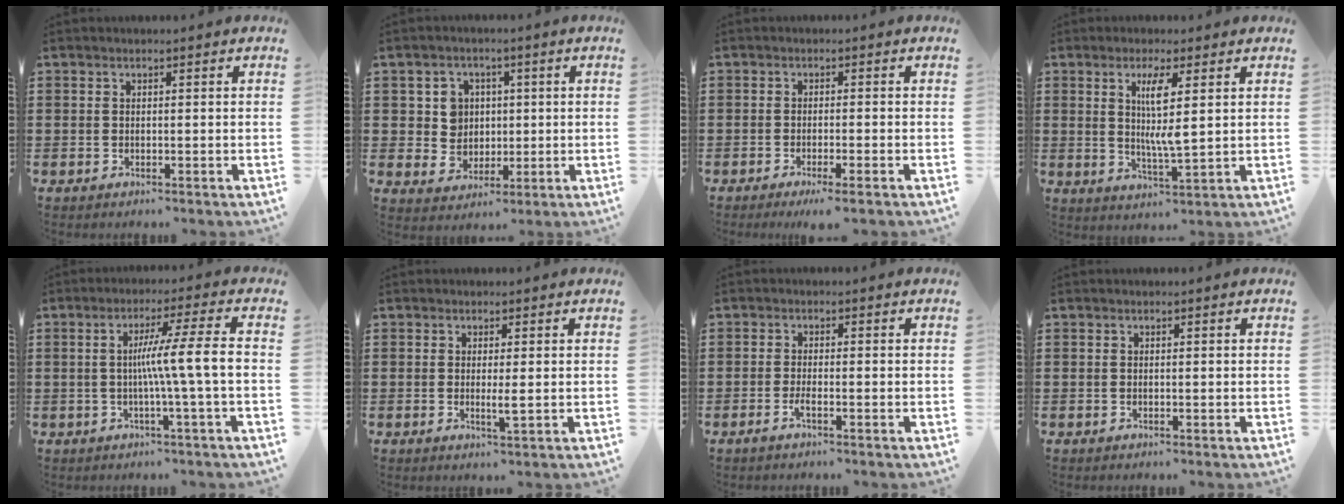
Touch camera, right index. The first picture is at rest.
{"total": 5.7, "force": [1.1, 5.3, 1.9], "torque": [-0.063, 0.018, 0.020]}
{"total": 1.9, "force": [-1.3, -0.3, 1.3], "torque": [-0.021, -0.002, -0.025]}
{"total": 5.6, "force": [1.5, 0.7, 5.4], "torque": [-0.106, -0.004, 0.024]}
{"total": 7.4, "force": [-0.8, -1.2, 7.2], "torque": [-0.130, -0.006, -0.023]}
{"total": 1.8, "force": [-0.1, 0.0, 1.8], "torque": [-0.035, -0.006, -0.002]}
{"total": 1.8, "force": [-1.0, 0.1, 1.5], "torque": [-0.032, -0.006, -0.022]}
{"total": 0.0}